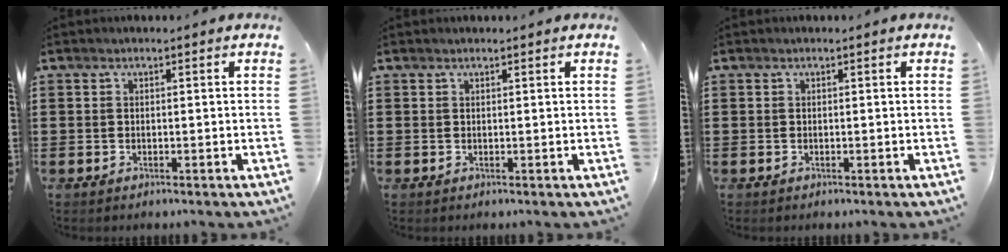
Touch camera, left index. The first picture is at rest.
{"total": 0.0}
{"total": 0.0}